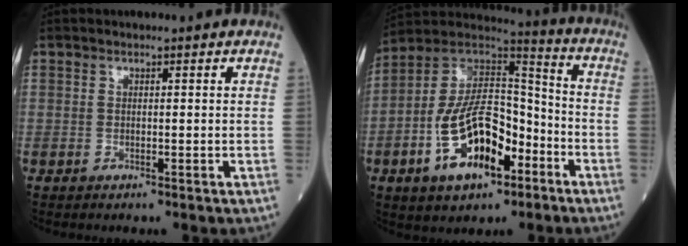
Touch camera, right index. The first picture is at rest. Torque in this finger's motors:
{"motor_torque": [1.35, -0.79, 1.05, 0.21]}